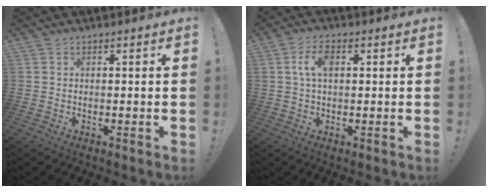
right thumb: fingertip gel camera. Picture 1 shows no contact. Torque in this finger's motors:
{"motor_torque": [0.82, 0.63, 0.66, 0.29, 0.02]}